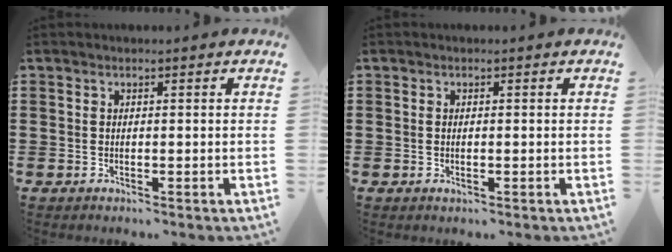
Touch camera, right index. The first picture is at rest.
{"total": 0.7, "force": [-0.1, 0.2, 0.6], "torque": [-0.013, -0.003, -0.001]}